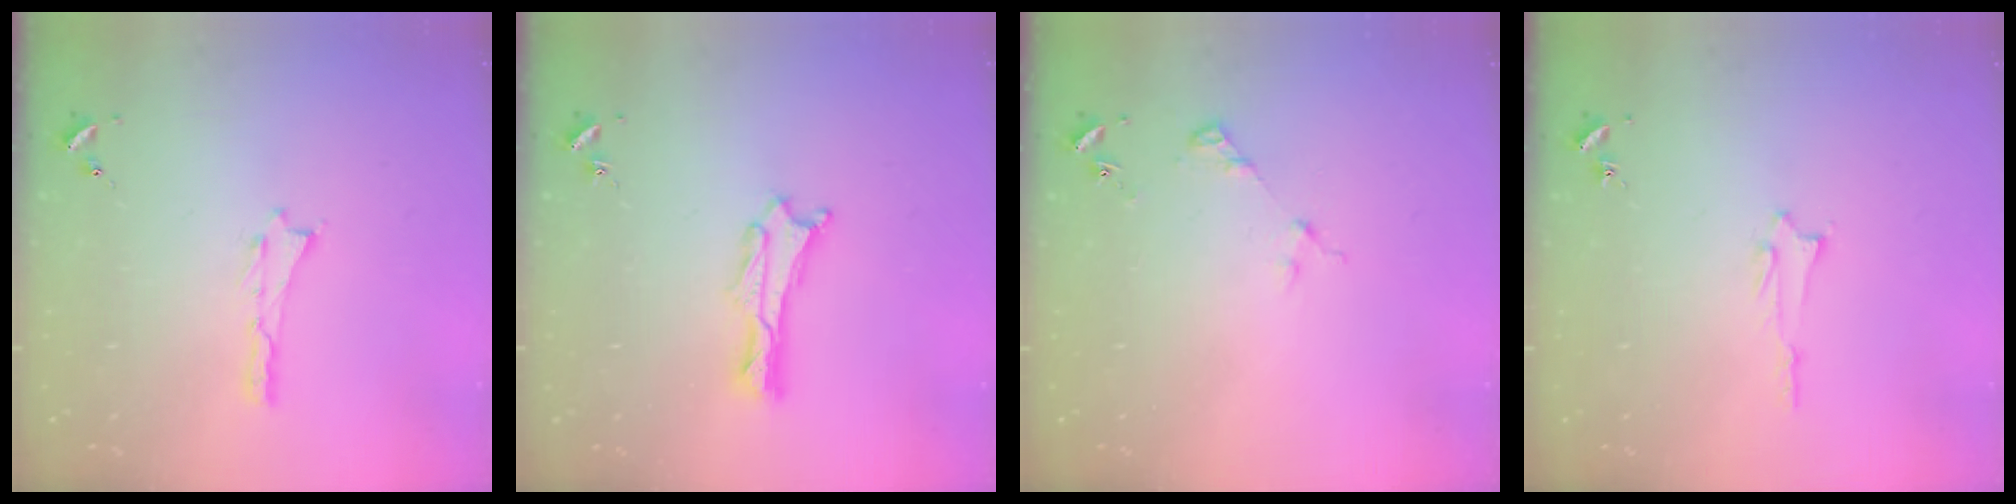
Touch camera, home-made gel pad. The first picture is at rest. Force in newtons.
{"total": 0.8, "press": 0.7, "slide": 0.2}
{"total": 4.0, "press": 4.0, "slide": 0.4}
{"total": 1.2, "press": 1.2, "slide": 0.1}